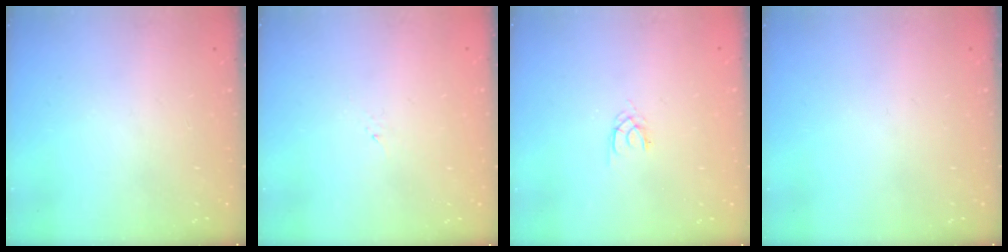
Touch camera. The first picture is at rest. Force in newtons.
{"total": 1.2, "press": 1.1, "slide": 0.2}
{"total": 1.3, "press": 1.2, "slide": 0.3}
{"total": 0.0}